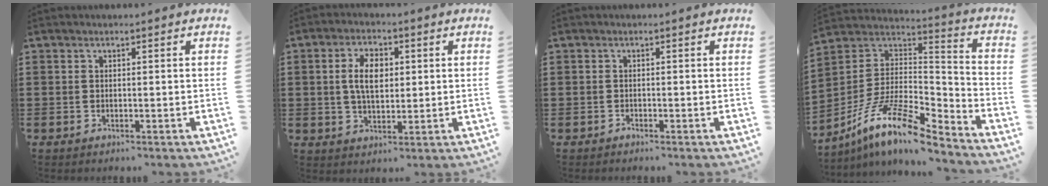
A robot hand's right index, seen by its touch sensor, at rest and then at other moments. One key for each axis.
{"total": 6.0, "fx": 0.8, "fy": 3.3, "fz": 4.9, "tx": -0.102, "ty": 0.008, "tz": 0.007}
{"total": 0.6, "fx": -0.6, "fy": 0.2, "fz": 0.0, "tx": 0.000, "ty": 0.003, "tz": -0.014}
{"total": 13.0, "fx": -9.1, "fy": 3.6, "fz": 8.5, "tx": -0.171, "ty": 0.015, "tz": -0.176}